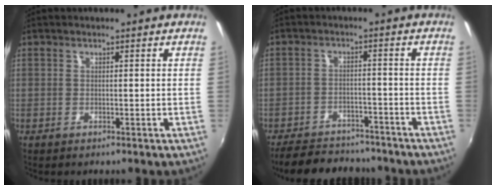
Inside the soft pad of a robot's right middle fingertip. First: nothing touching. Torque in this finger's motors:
{"motor_torque": [0.55, -1.01, -0.09, -0.04]}